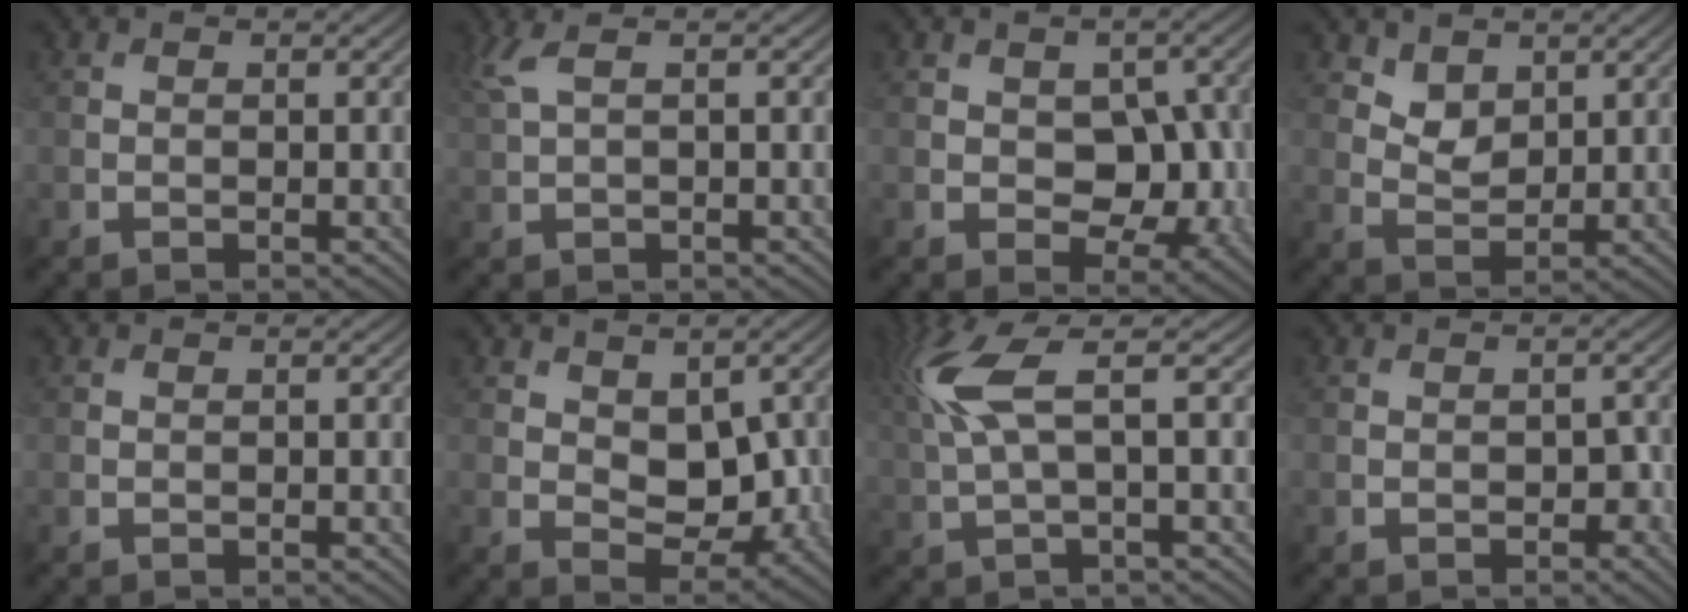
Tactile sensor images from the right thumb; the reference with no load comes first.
{"total": 3.0, "force": [1.4, 0.7, 2.5], "torque": [-0.059, 0.014, 0.030]}
{"total": 6.5, "force": [-0.6, 4.5, 4.6], "torque": [-0.064, -0.013, -0.009]}
{"total": 3.3, "force": [2.3, 1.9, 1.4], "torque": [-0.033, -0.010, 0.047]}
{"total": 0.0}
{"total": 6.0, "force": [0.8, 3.8, 4.5], "torque": [-0.077, -0.011, 0.017]}
{"total": 7.2, "force": [2.2, 1.5, 6.7], "torque": [-0.163, 0.019, 0.044]}
{"total": 1.6, "force": [-0.6, 1.1, 1.1], "torque": [-0.013, -0.006, -0.007]}